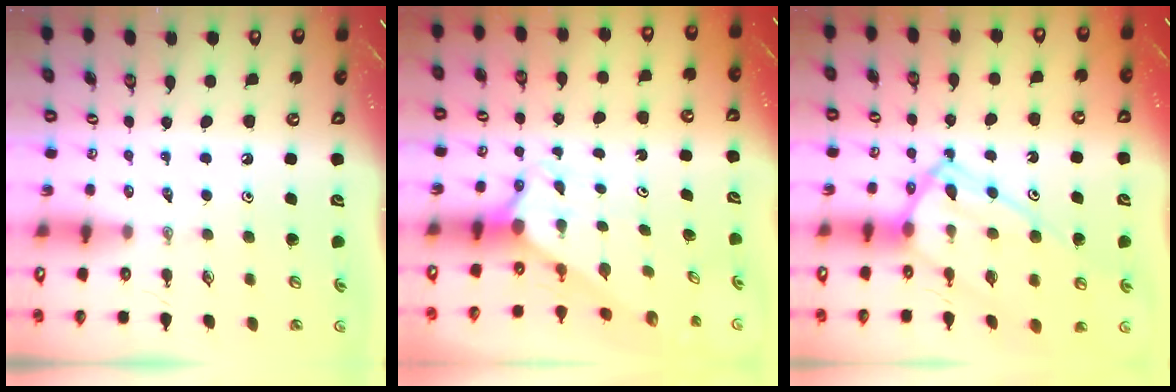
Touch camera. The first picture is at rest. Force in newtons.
{"total": 2.2, "press": 2.2, "slide": 0.2}
{"total": 14.8, "press": 14.7, "slide": 1.6}